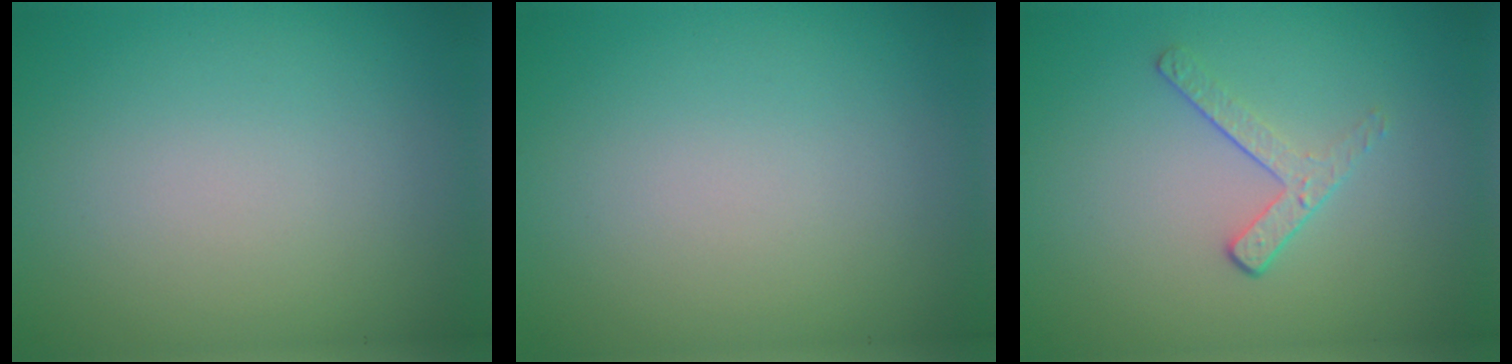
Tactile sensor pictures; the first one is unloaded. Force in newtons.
{"total": 0.0}
{"total": 1.8, "press": 1.1, "slide": 1.4}